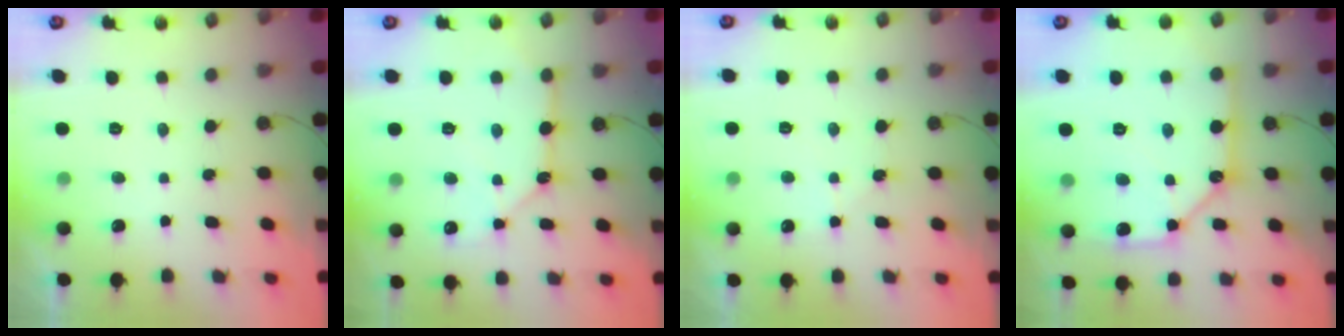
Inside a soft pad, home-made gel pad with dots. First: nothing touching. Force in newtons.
{"total": 10.7, "press": 10.7, "slide": 0.4}
{"total": 5.7, "press": 5.7, "slide": 0.6}
{"total": 15.6, "press": 15.6, "slide": 1.4}